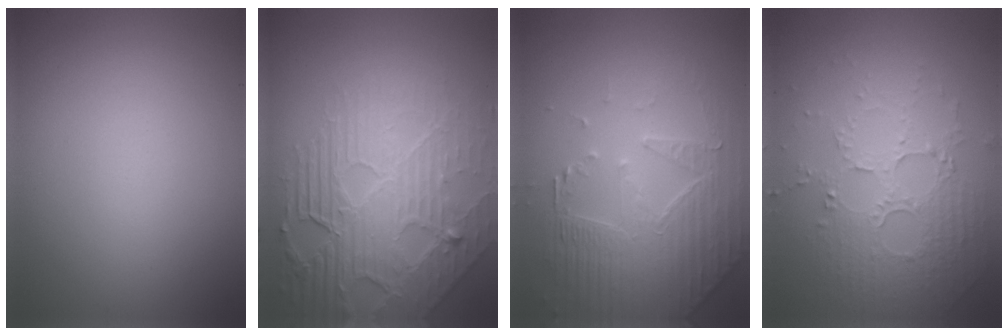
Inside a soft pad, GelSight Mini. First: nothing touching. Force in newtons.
{"total": 8.6, "press": 5.8, "slide": 6.4}
{"total": 4.4, "press": 4.2, "slide": 1.3}
{"total": 5.3, "press": 3.7, "slide": 3.9}